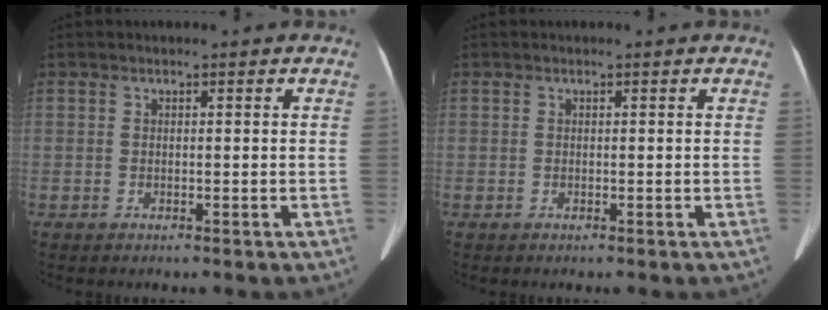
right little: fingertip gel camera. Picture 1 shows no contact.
{"total": 0.0}